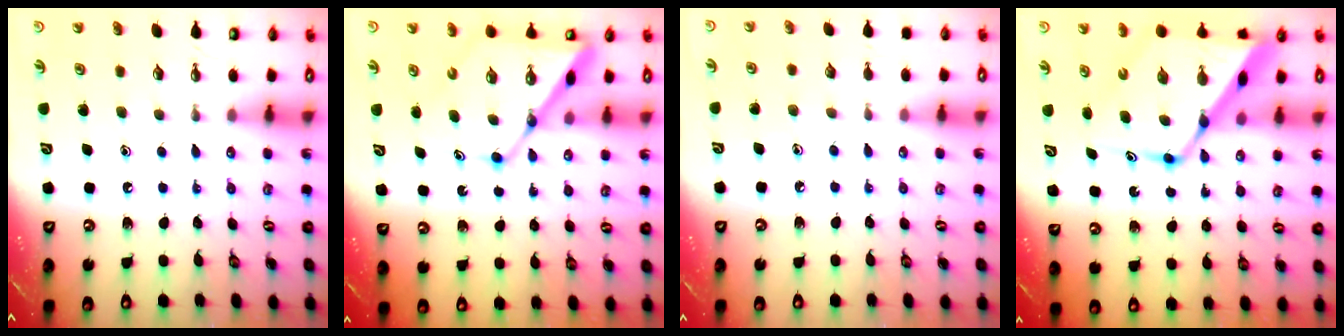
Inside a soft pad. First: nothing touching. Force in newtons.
{"total": 12.6, "press": 12.6, "slide": 1.1}
{"total": 3.6, "press": 3.6, "slide": 0.3}
{"total": 17.2, "press": 17.1, "slide": 1.7}